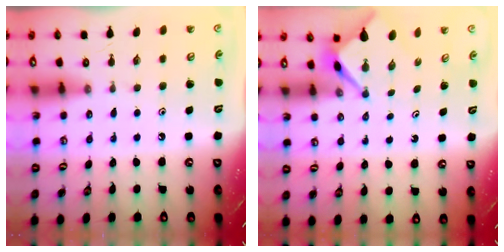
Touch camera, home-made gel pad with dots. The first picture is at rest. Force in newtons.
{"total": 2.9, "press": 2.9, "slide": 0.2}